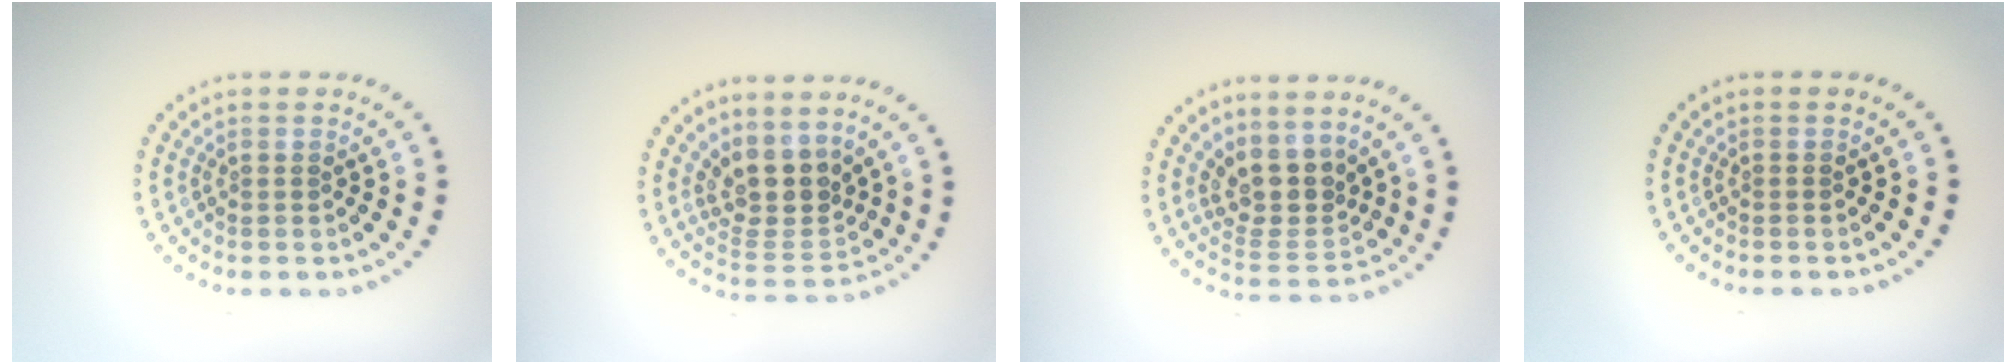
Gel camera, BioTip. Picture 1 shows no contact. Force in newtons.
{"total": 4.0, "press": 3.1, "slide": 2.5}
{"total": 3.9, "press": 3.1, "slide": 2.3}
{"total": 0.0}